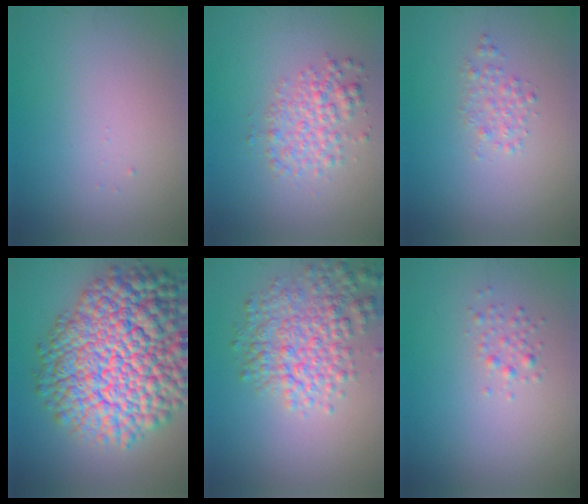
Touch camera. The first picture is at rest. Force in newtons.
{"total": 3.1, "press": 3.1, "slide": 0.1}
{"total": 1.4, "press": 1.4, "slide": 0.0}
{"total": 16.1, "press": 16.1, "slide": 0.6}
{"total": 5.5, "press": 5.5, "slide": 0.2}
{"total": 1.2, "press": 1.2, "slide": 0.0}